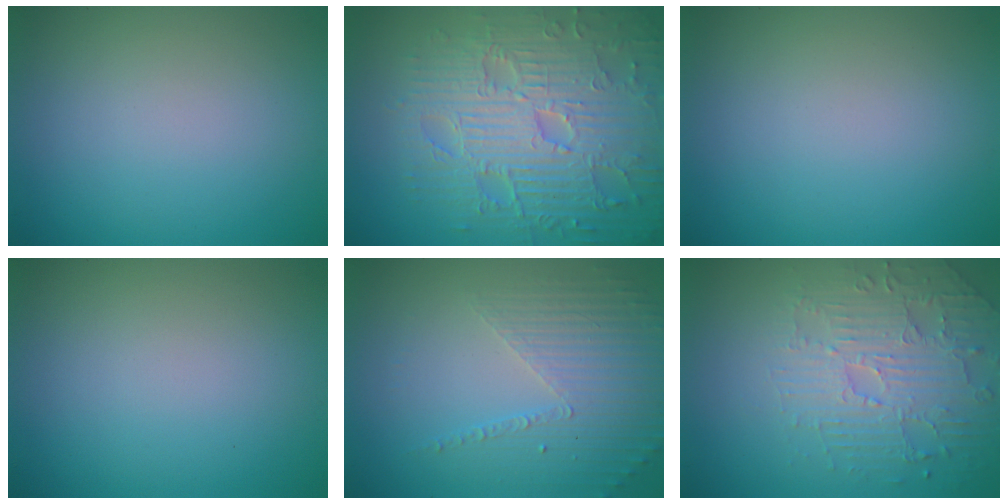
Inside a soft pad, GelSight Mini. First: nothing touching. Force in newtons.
{"total": 10.0, "press": 6.9, "slide": 7.2}
{"total": 0.0}
{"total": 0.0}
{"total": 5.2, "press": 3.1, "slide": 4.1}
{"total": 4.6, "press": 3.9, "slide": 2.5}